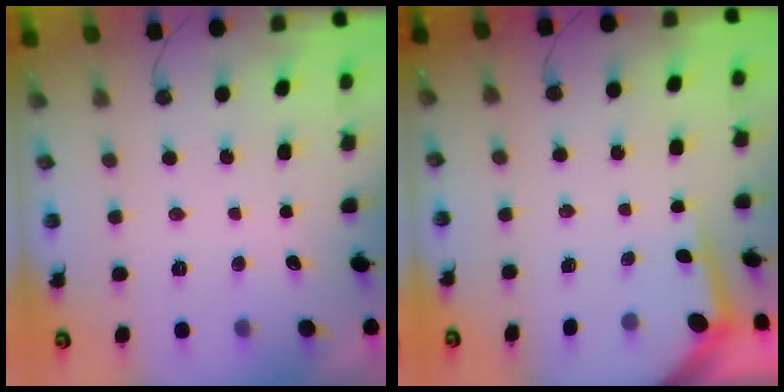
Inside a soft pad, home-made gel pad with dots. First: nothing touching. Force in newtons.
{"total": 3.8, "press": 3.7, "slide": 0.4}